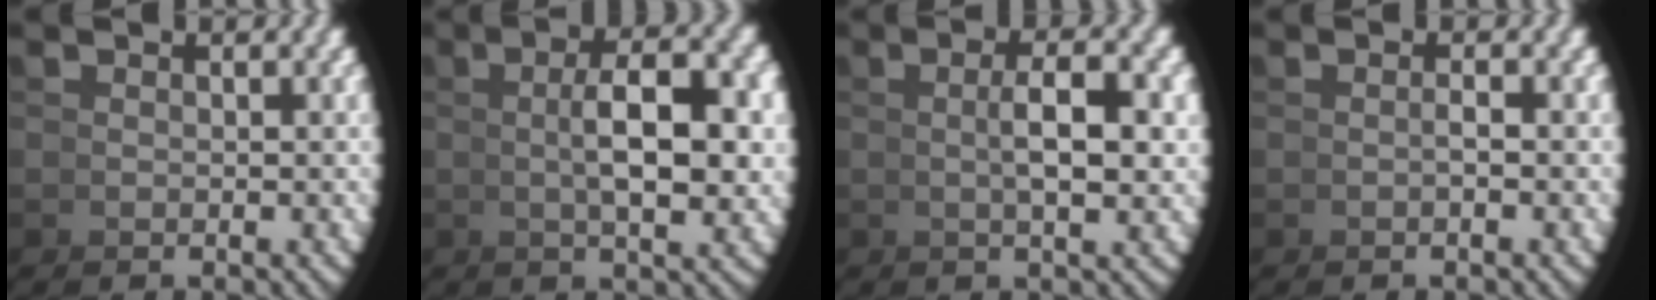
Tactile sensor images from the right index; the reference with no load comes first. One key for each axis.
{"total": 6.2, "fx": 1.5, "fy": 1.8, "fz": 5.7, "tx": -0.066, "ty": 0.017, "tz": 0.018}
{"total": 3.6, "fx": 1.0, "fy": 0.5, "fz": 3.4, "tx": -0.042, "ty": 0.012, "tz": 0.013}
{"total": 0.8, "fx": -0.5, "fy": -0.1, "fz": 0.5, "tx": -0.008, "ty": 0.006, "tz": -0.008}